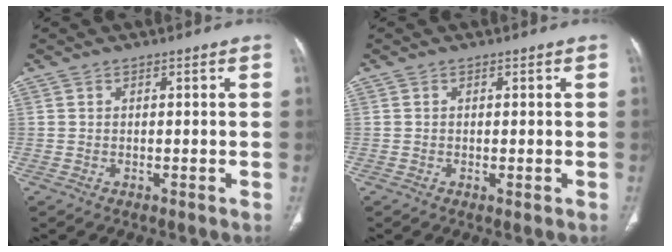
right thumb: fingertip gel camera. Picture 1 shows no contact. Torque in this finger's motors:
{"motor_torque": [-0.29, 0.18, -0.22, -0.23, -0.06]}